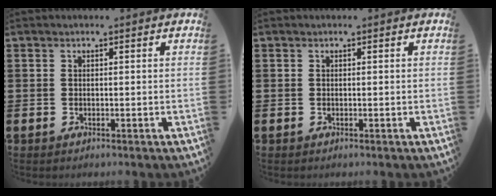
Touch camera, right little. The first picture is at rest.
{"total": 0.0}